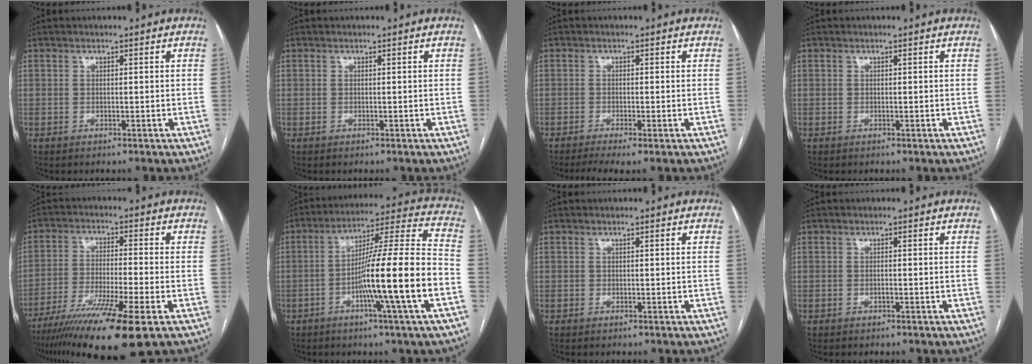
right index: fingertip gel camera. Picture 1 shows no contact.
{"total": 0.0}
{"total": 3.8, "force": [-2.6, 0.1, 2.8], "torque": [-0.048, -0.008, -0.044]}
{"total": 0.0}
{"total": 15.1, "force": [-9.7, -0.1, 11.6], "torque": [-0.207, -0.040, -0.165]}
{"total": 17.3, "force": [-5.2, -1.2, 16.4], "torque": [-0.265, 0.002, -0.092]}
{"total": 0.0}
{"total": 0.5, "force": [-0.2, 0.1, 0.5], "torque": [-0.010, 0.000, -0.003]}